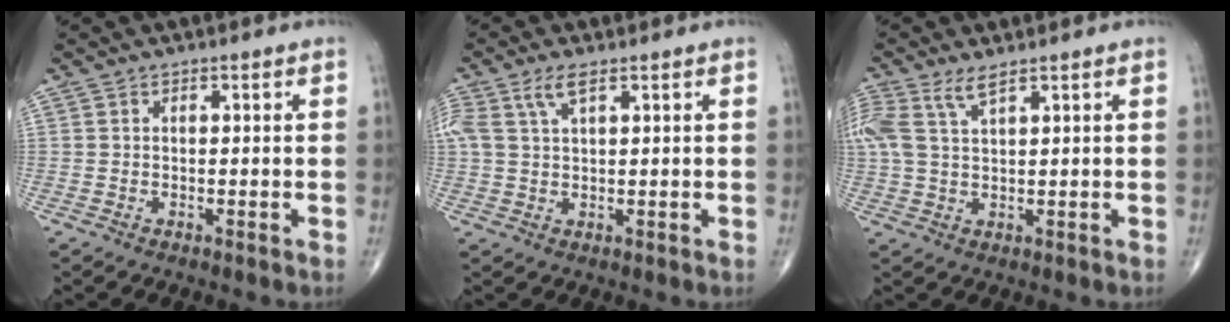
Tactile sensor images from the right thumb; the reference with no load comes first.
{"total": 5.2, "force": [2.6, 2.0, 4.1], "torque": [-0.103, 0.008, 0.056]}
{"total": 6.2, "force": [3.5, 1.8, 4.8], "torque": [-0.134, 0.006, 0.080]}